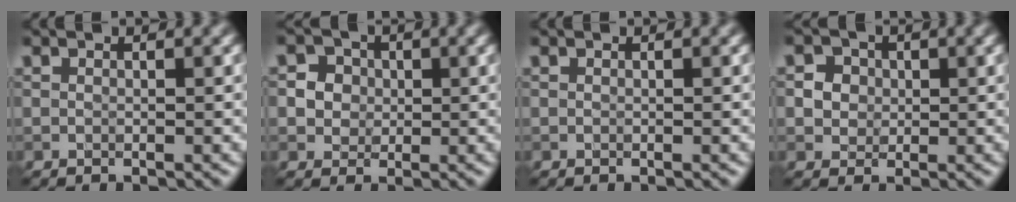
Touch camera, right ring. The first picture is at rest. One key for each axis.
{"total": 4.9, "fx": 1.6, "fy": 4.2, "fz": 1.9, "tx": -0.023, "ty": 0.018, "tz": 0.022}
{"total": 0.0}
{"total": 4.1, "fx": 1.4, "fy": 3.4, "fz": 1.7, "tx": -0.028, "ty": 0.011, "tz": 0.023}